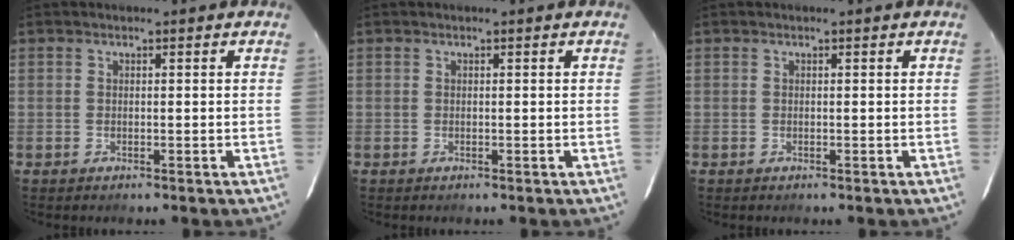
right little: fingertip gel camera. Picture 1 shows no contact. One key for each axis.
{"total": 0.0}
{"total": 0.0}